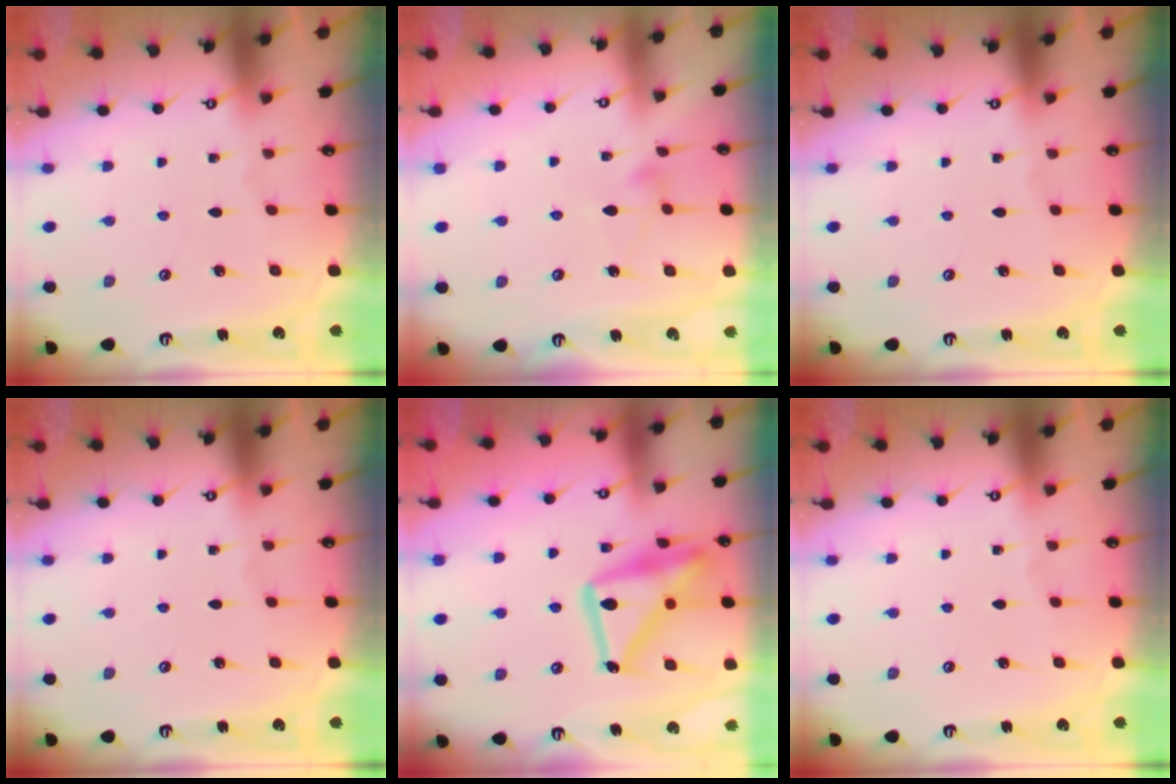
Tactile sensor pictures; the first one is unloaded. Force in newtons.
{"total": 7.1, "press": 7.1, "slide": 0.5}
{"total": 0.0}
{"total": 0.0}
{"total": 20.6, "press": 20.5, "slide": 1.5}
{"total": 0.0}